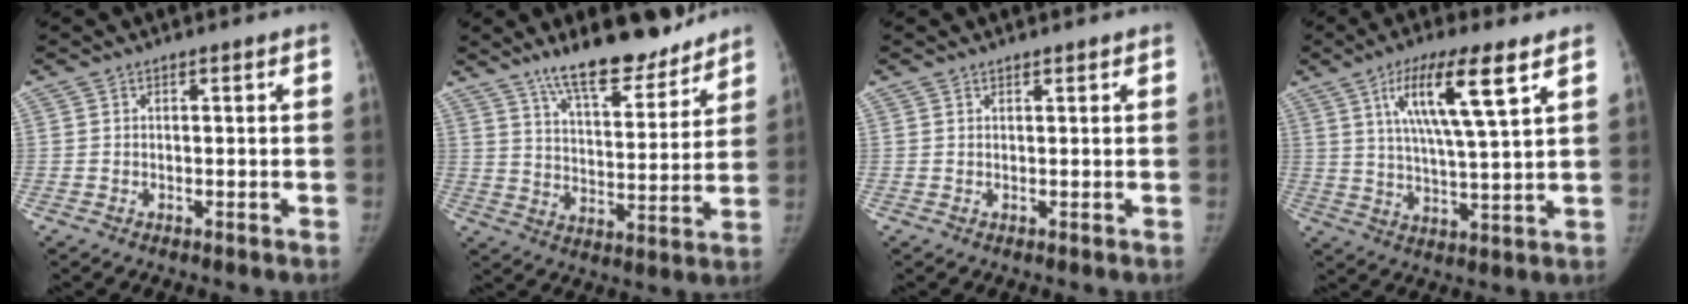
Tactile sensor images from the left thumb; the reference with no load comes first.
{"total": 15.3, "force": [12.1, 4.5, 8.2], "torque": [-0.095, -0.071, 0.198]}
{"total": 0.7, "force": [0.6, 0.2, 0.1], "torque": [-0.001, -0.005, 0.010]}
{"total": 13.5, "force": [6.3, 2.3, 11.7], "torque": [-0.214, -0.023, 0.112]}